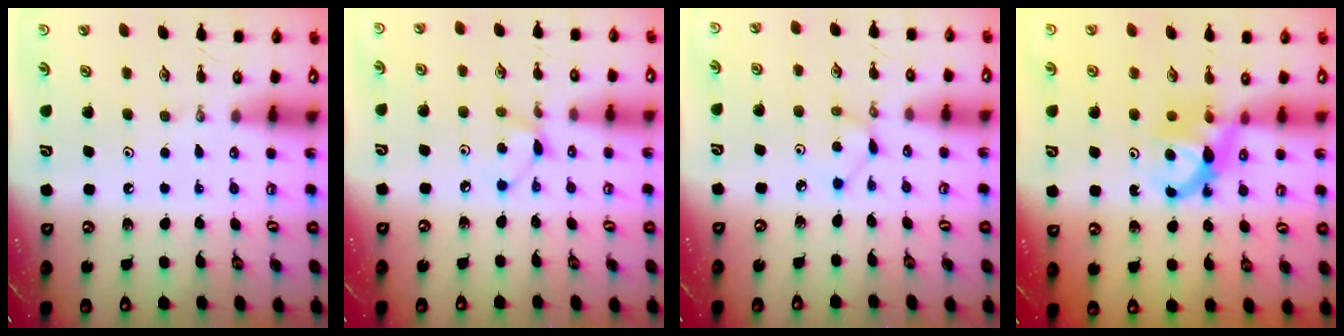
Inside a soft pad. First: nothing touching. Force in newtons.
{"total": 5.2, "press": 5.2, "slide": 0.6}
{"total": 1.6, "press": 1.6, "slide": 0.2}
{"total": 6.4, "press": 6.4, "slide": 0.4}